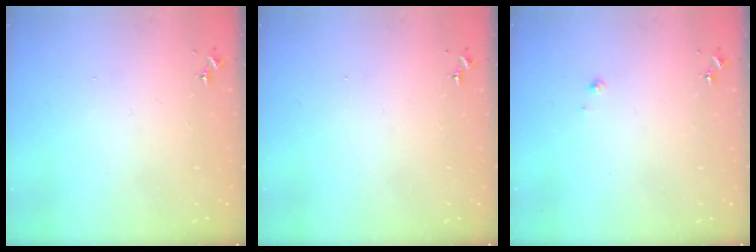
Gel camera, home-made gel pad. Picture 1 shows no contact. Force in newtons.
{"total": 0.0}
{"total": 2.1, "press": 2.1, "slide": 0.2}